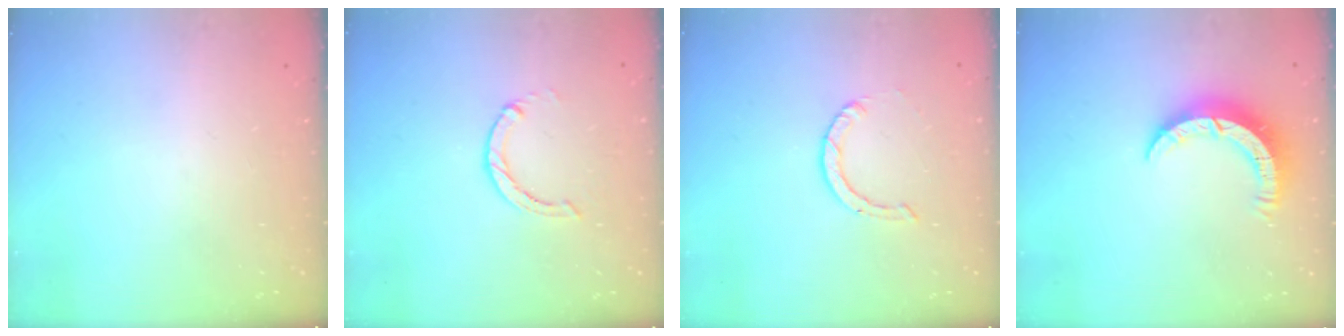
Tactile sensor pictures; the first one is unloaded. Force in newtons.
{"total": 0.0}
{"total": 0.9, "press": 0.9, "slide": 0.1}
{"total": 7.1, "press": 7.1, "slide": 0.4}